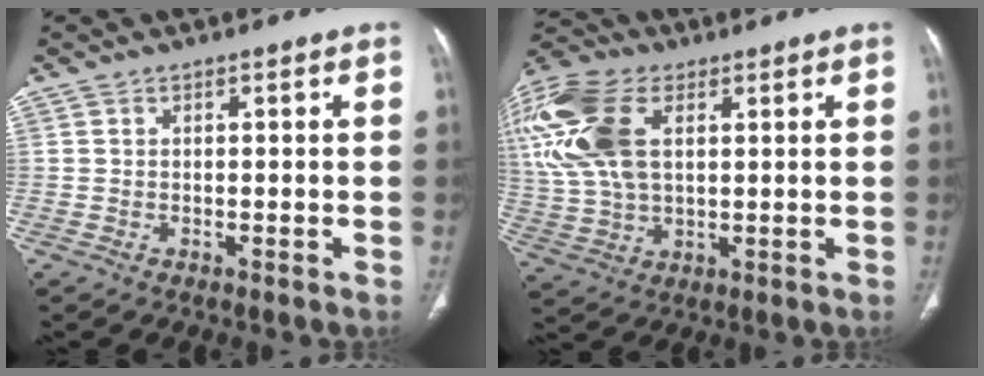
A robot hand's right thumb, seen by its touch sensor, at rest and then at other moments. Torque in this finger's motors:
{"motor_torque": [2.02, 2.49, 1.63, 0.42, 0.29]}